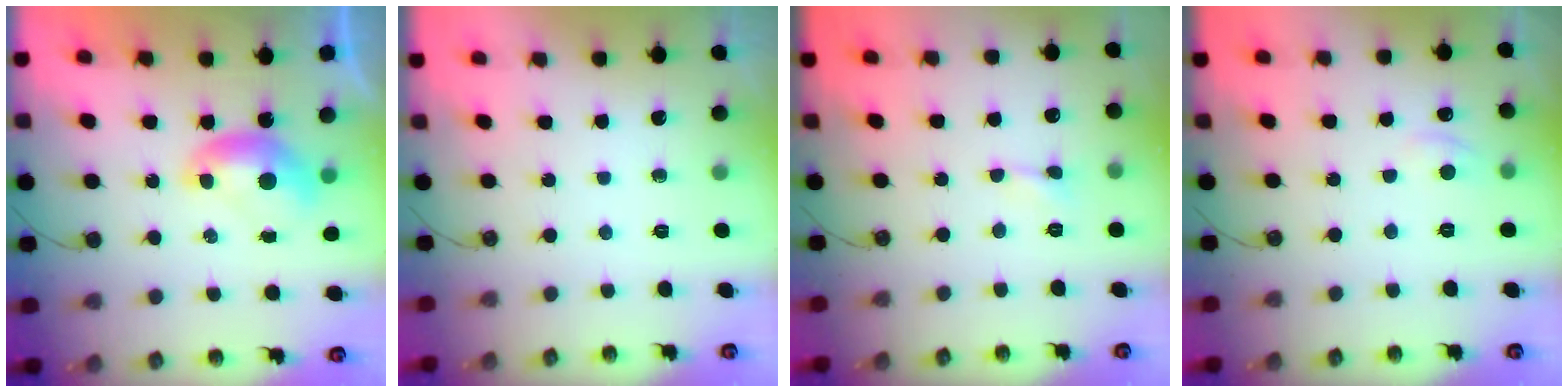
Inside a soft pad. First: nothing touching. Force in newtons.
{"total": 0.0}
{"total": 1.3, "press": 1.2, "slide": 0.3}
{"total": 2.2, "press": 2.2, "slide": 0.5}